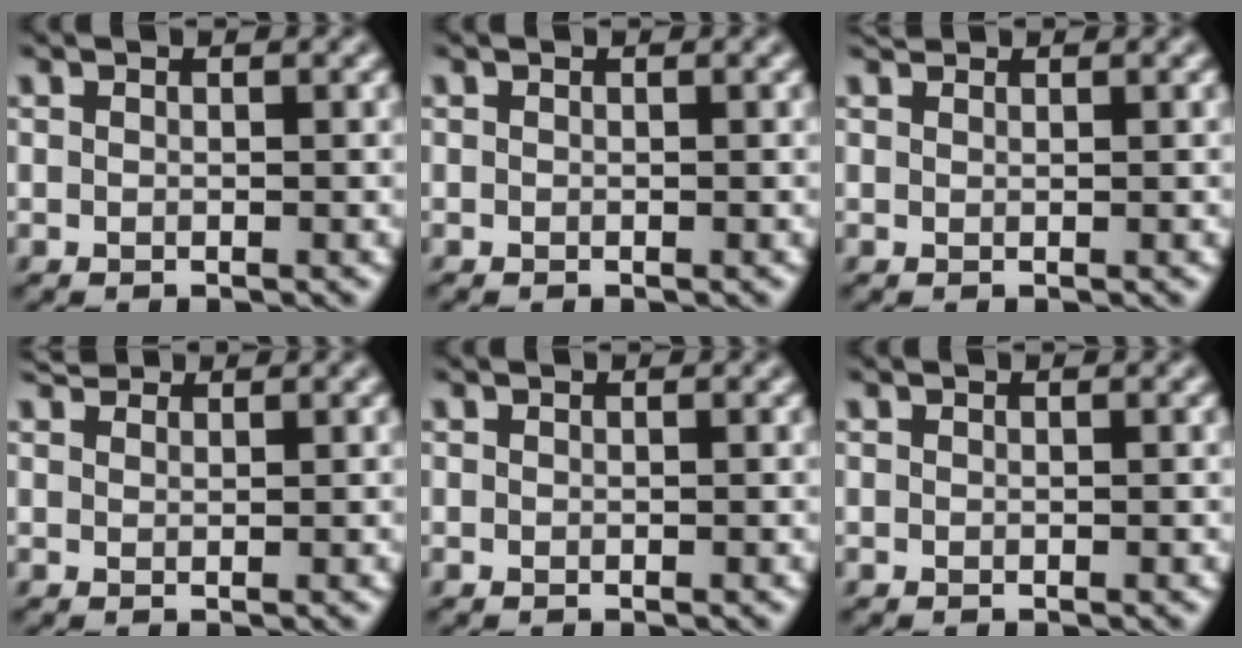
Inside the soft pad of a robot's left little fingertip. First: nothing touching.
{"total": 0.0}
{"total": 0.7, "force": [0.7, 0.2, 0.1], "torque": [-0.007, 0.004, 0.015]}
{"total": 1.2, "force": [1.1, 0.4, 0.2], "torque": [-0.011, 0.007, 0.022]}
{"total": 0.0}
{"total": 0.0}